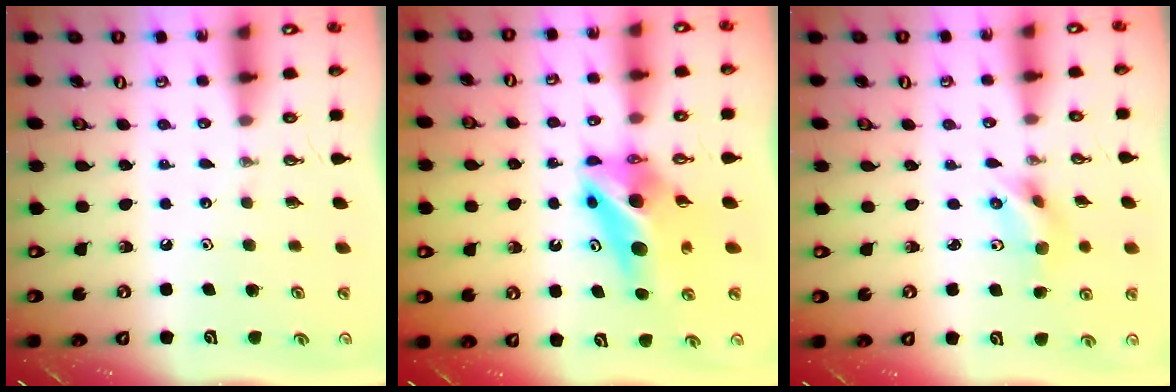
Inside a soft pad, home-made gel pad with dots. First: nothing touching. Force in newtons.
{"total": 11.4, "press": 11.4, "slide": 1.0}
{"total": 5.5, "press": 3.6, "slide": 4.2}